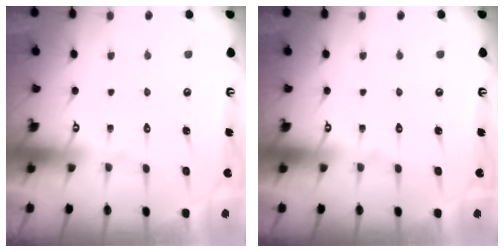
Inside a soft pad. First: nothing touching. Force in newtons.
{"total": 0.0}